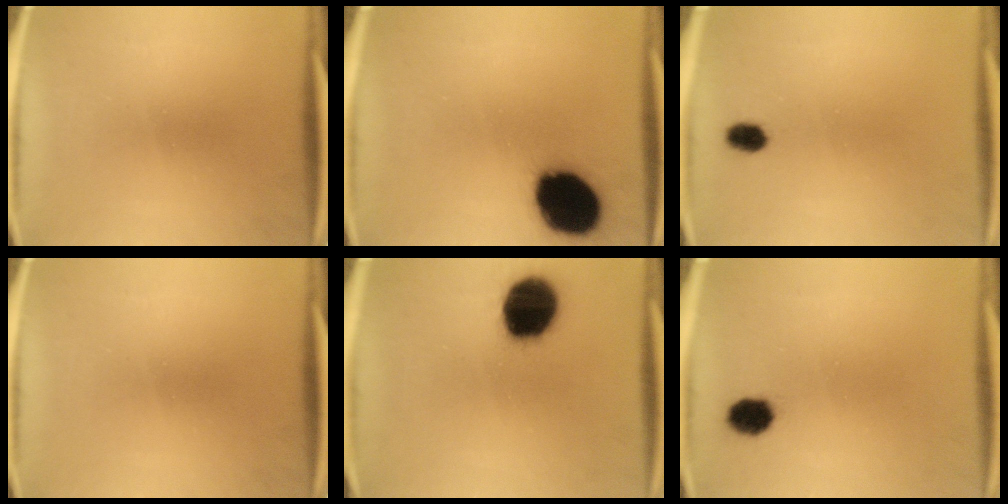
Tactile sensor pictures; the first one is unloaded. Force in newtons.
{"total": 19.2}
{"total": 2.7}
{"total": 0.0}
{"total": 18.1}
{"total": 5.0}